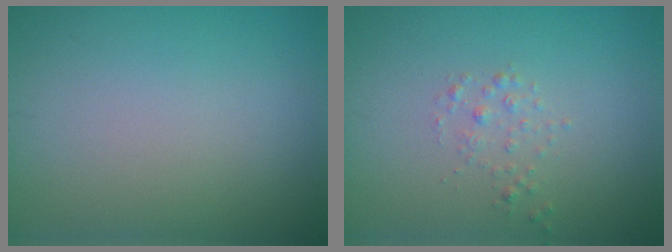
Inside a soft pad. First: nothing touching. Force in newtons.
{"total": 1.0, "press": 1.0, "slide": 0.0}